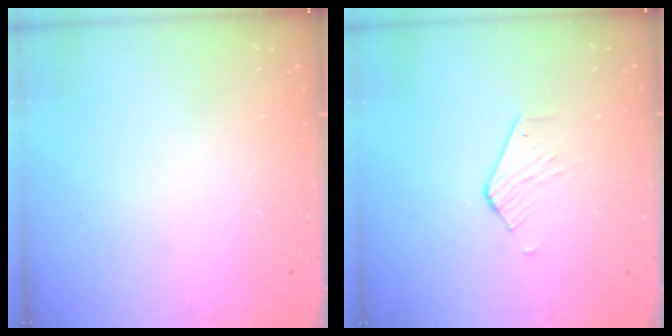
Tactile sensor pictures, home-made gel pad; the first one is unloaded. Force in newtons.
{"total": 2.5, "press": 2.5, "slide": 0.2}